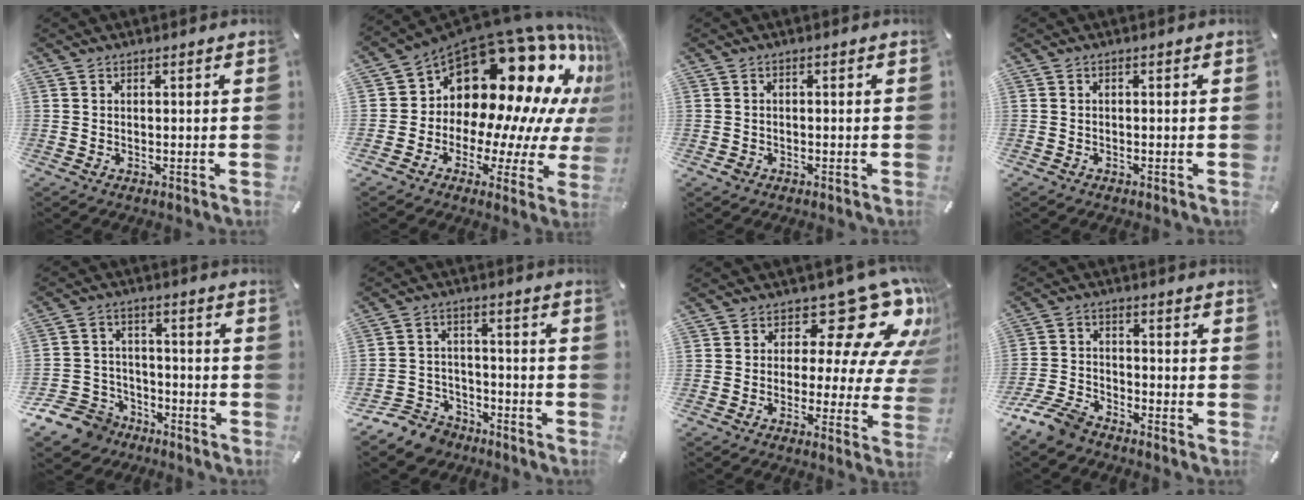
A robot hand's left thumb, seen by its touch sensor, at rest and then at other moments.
{"total": 22.2, "force": [12.3, 12.5, 13.6], "torque": [-0.196, -0.144, 0.227]}
{"total": 1.3, "force": [-0.7, 1.0, 0.3], "torque": [-0.005, 0.004, -0.015]}
{"total": 0.5, "force": [-0.4, 0.3, 0.0], "torque": [0.000, 0.003, -0.010]}
{"total": 11.3, "force": [-7.6, 7.9, 2.8], "torque": [-0.063, 0.054, -0.135]}
{"total": 9.5, "force": [-7.3, 5.7, 2.1], "torque": [-0.039, 0.048, -0.135]}
{"total": 18.4, "force": [10.1, 8.6, 12.7], "torque": [-0.164, -0.077, 0.164]}
{"total": 9.0, "force": [-7.7, 3.4, 3.2], "torque": [-0.071, 0.033, -0.148]}